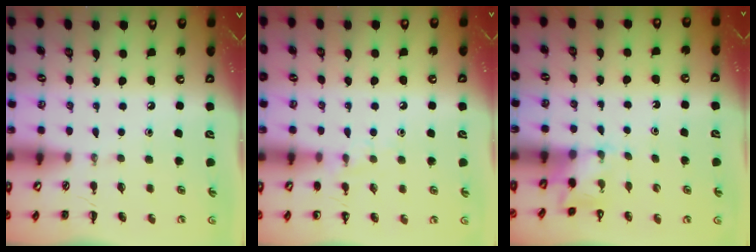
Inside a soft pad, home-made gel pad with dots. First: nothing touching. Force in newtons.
{"total": 6.1, "press": 5.6, "slide": 2.4}
{"total": 2.0, "press": 2.0, "slide": 0.5}